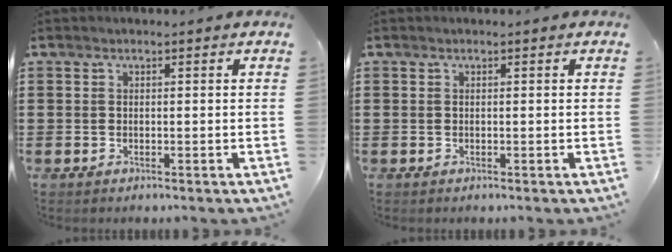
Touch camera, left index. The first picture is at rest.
{"total": 0.0}